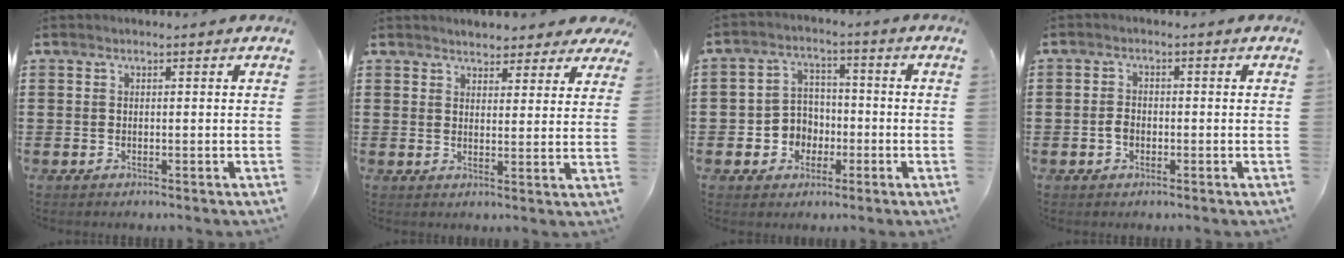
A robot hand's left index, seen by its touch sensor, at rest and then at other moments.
{"total": 3.3, "force": [3.2, 0.8, 0.3], "torque": [-0.018, -0.005, 0.060]}
{"total": 5.1, "force": [-1.7, 4.6, 1.3], "torque": [-0.047, 0.011, -0.036]}
{"total": 2.1, "force": [-0.6, 1.5, 1.3], "torque": [-0.036, 0.001, -0.014]}